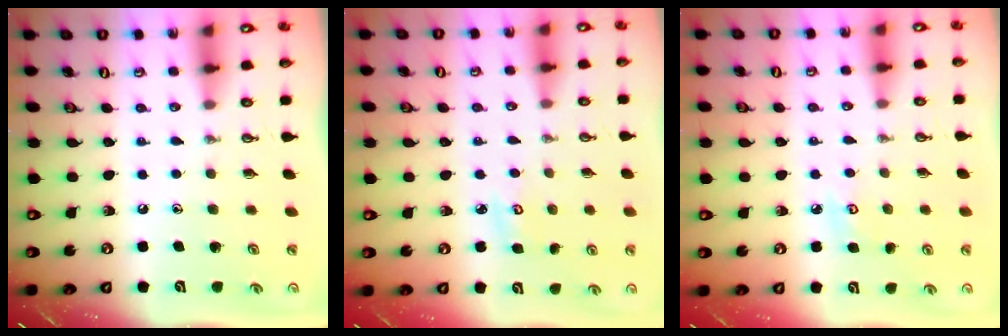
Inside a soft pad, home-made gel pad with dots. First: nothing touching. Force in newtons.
{"total": 3.9, "press": 3.9, "slide": 0.3}
{"total": 3.8, "press": 3.8, "slide": 0.4}